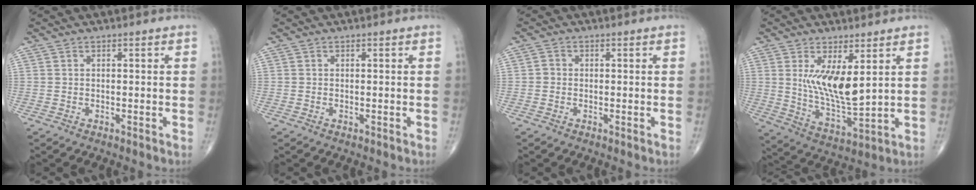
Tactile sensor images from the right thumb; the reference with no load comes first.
{"total": 0.0}
{"total": 1.2, "force": [-0.2, 1.1, 0.5], "torque": [-0.001, 0.004, -0.008]}
{"total": 11.1, "force": [3.3, 4.1, 9.8], "torque": [-0.163, -0.040, 0.074]}